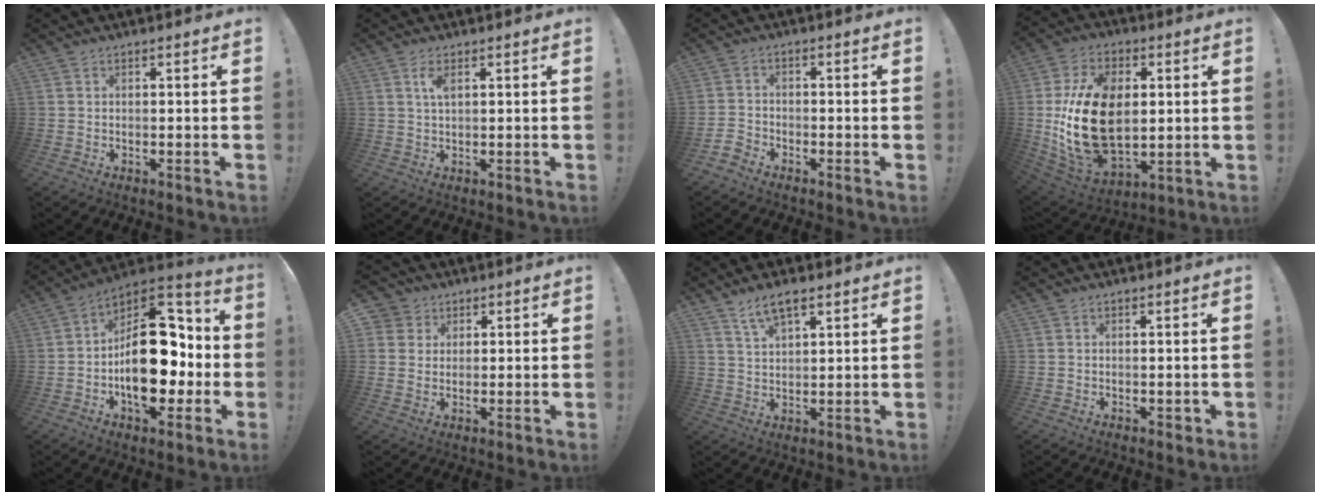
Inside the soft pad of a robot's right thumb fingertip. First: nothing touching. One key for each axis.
{"total": 3.2, "fx": 1.4, "fy": 1.2, "fz": 2.7, "tx": -0.041, "ty": -0.004, "tz": 0.020}
{"total": 3.5, "fx": -3.1, "fy": 1.4, "fz": 1.0, "tx": -0.024, "ty": 0.005, "tz": -0.060}
{"total": 25.3, "fx": 1.0, "fy": 16.6, "fz": 19.1, "tx": -0.376, "ty": -0.002, "tz": 0.032}
{"total": 23.5, "fx": -2.9, "fy": 14.5, "fz": 18.3, "tx": -0.265, "ty": 0.026, "tz": -0.034}
{"total": 4.9, "fx": 2.1, "fy": 4.4, "fz": 0.6, "tx": -0.010, "ty": -0.008, "tz": 0.042}
{"total": 6.6, "fx": 4.5, "fy": 2.4, "fz": 4.3, "tx": -0.076, "ty": -0.016, "tz": 0.082}
{"total": 1.2, "fx": 0.3, "fy": 1.0, "fz": 0.6, "tx": 0.004, "ty": -0.003, "tz": 0.003}